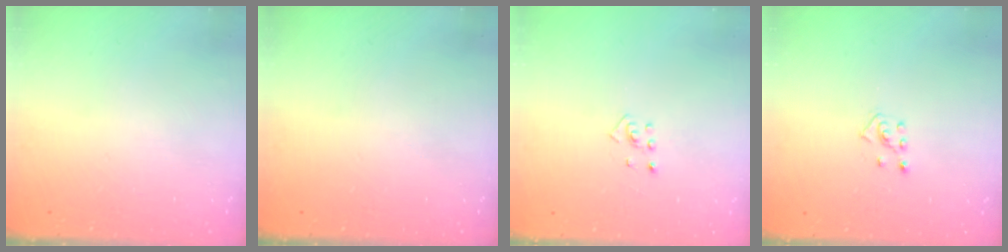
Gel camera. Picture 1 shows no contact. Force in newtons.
{"total": 0.0}
{"total": 2.0, "press": 1.9, "slide": 0.8}
{"total": 4.2, "press": 4.1, "slide": 0.7}